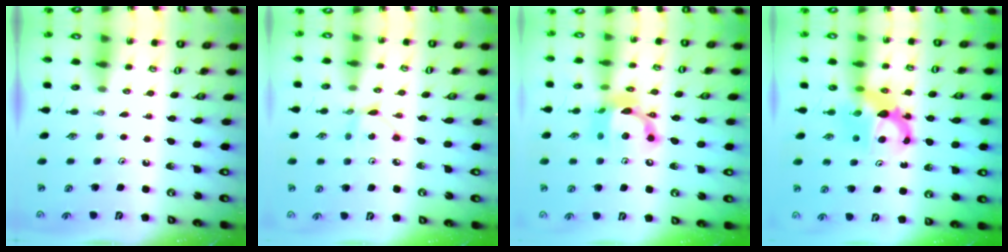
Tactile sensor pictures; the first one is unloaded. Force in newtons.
{"total": 3.4, "press": 3.4, "slide": 0.1}
{"total": 13.7, "press": 13.7, "slide": 0.5}
{"total": 7.1, "press": 7.1, "slide": 0.5}